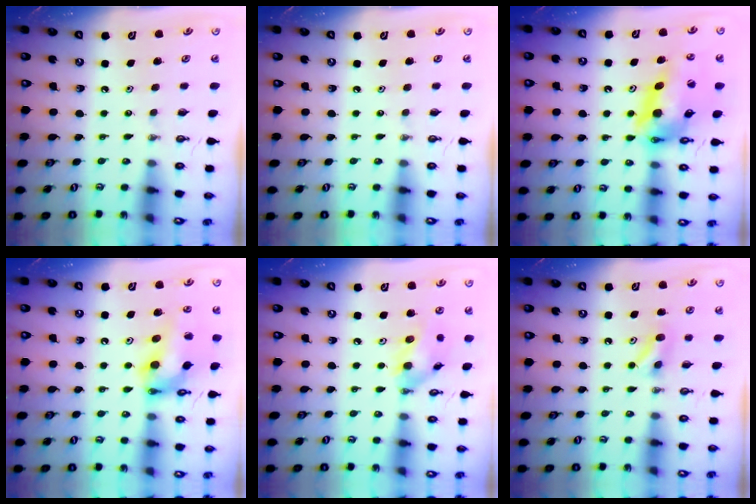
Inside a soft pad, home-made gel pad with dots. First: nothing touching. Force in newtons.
{"total": 0.0}
{"total": 16.6, "press": 16.5, "slide": 1.6}
{"total": 15.5, "press": 15.4, "slide": 1.7}
{"total": 11.3, "press": 11.1, "slide": 1.9}
{"total": 4.6, "press": 4.4, "slide": 1.3}